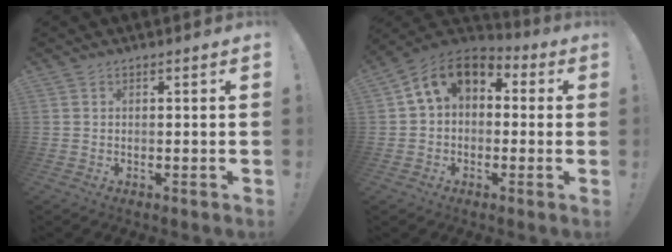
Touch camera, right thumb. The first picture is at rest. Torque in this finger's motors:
{"motor_torque": [0.48, 0.51, 0.26, 0.08, 0.23]}